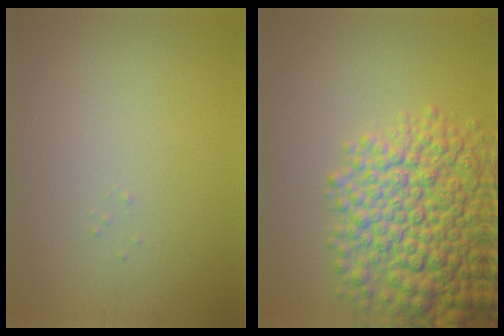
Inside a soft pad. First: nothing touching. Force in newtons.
{"total": 10.2, "press": 10.2, "slide": 0.4}